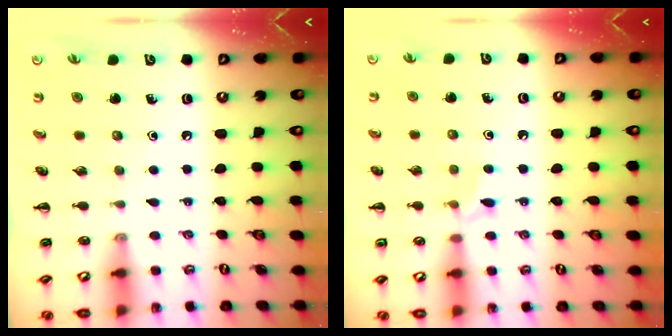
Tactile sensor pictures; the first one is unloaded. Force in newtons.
{"total": 4.4, "press": 4.1, "slide": 1.5}